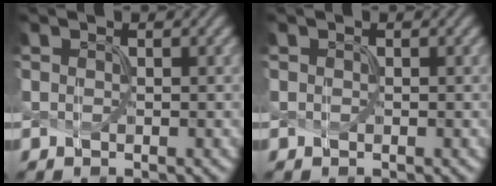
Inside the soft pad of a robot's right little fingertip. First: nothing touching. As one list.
[{"total": 0.8, "force": [-0.4, -0.3, -0.7], "torque": [0.006, 0.000, 0.002]}]